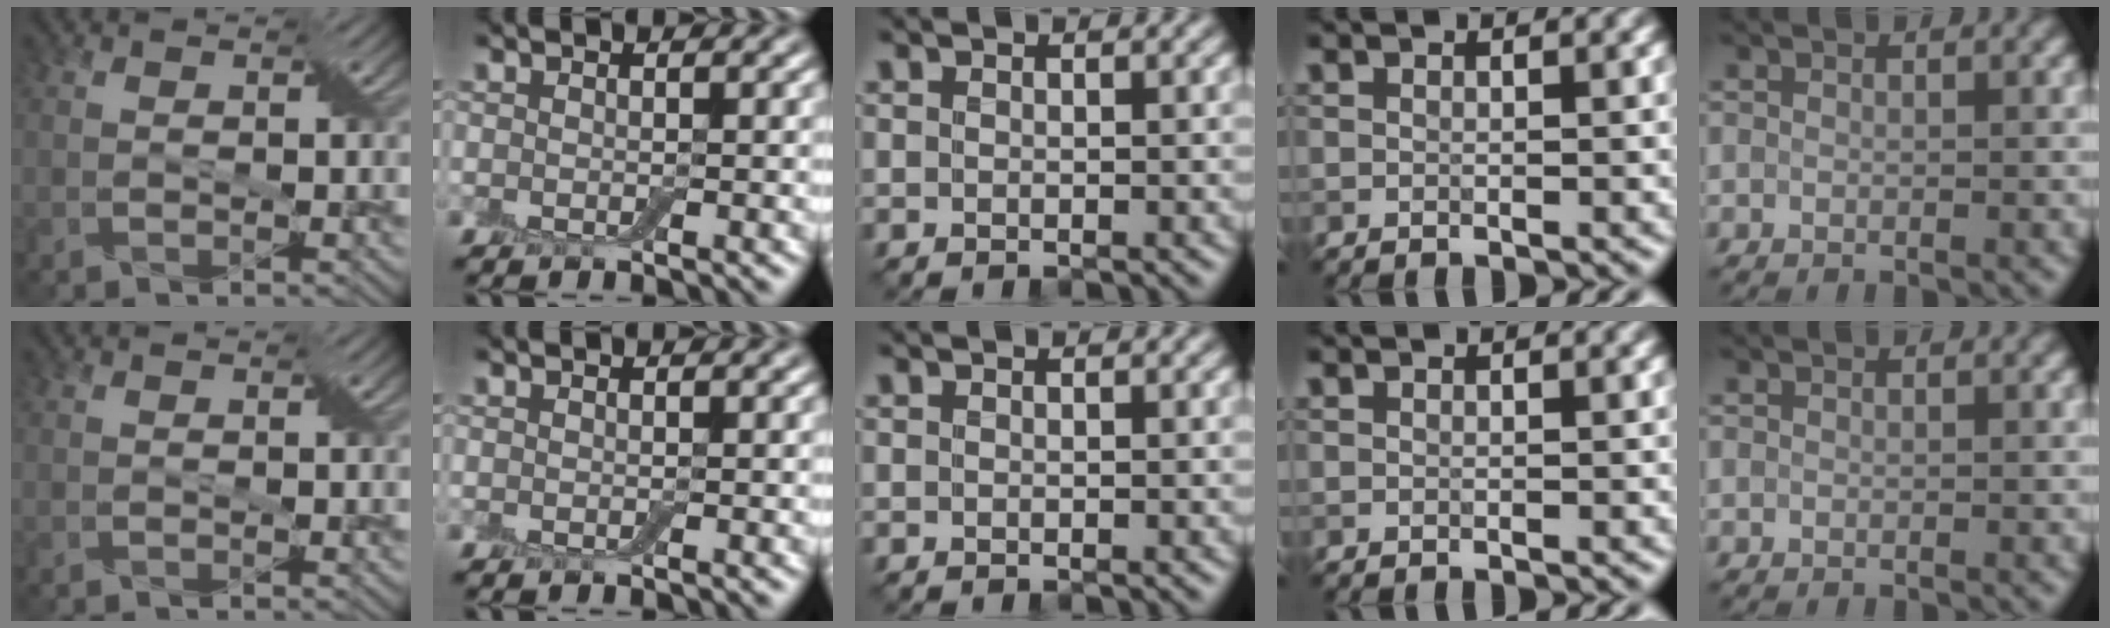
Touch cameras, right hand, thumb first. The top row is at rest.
{}